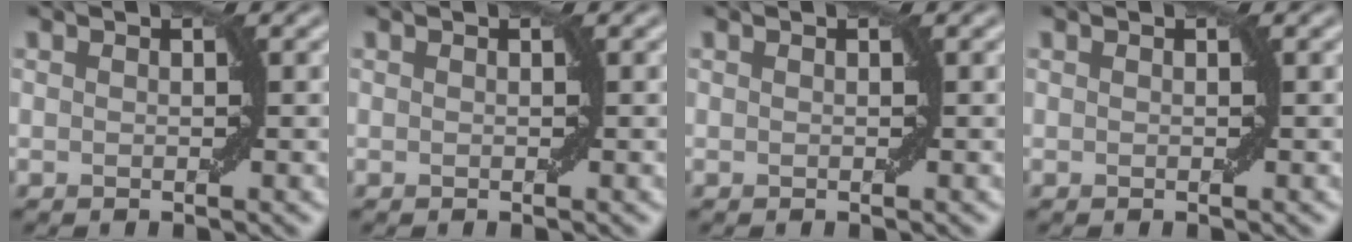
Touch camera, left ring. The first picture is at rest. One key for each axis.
{"total": 0.0}
{"total": 0.0}
{"total": 0.0}